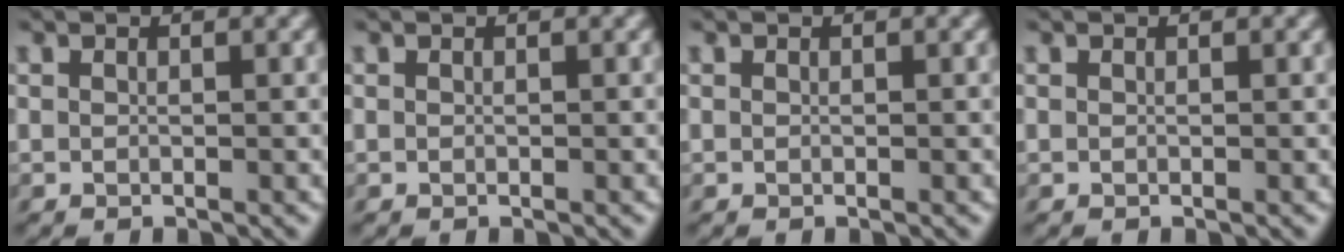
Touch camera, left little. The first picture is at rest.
{"total": 0.0}
{"total": 0.0}
{"total": 0.0}